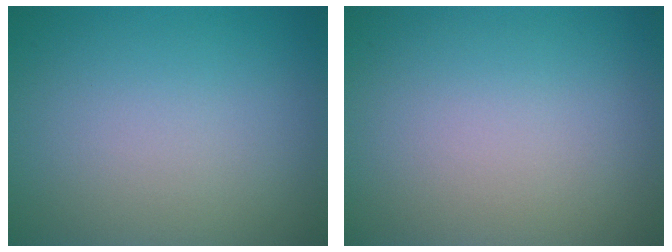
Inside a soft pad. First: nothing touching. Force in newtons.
{"total": 0.0}